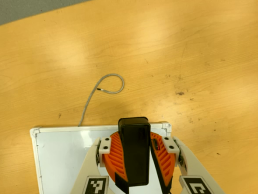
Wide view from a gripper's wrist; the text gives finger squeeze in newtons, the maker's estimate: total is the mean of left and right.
{"total": 10.3, "left": 10.0, "right": 10.5}